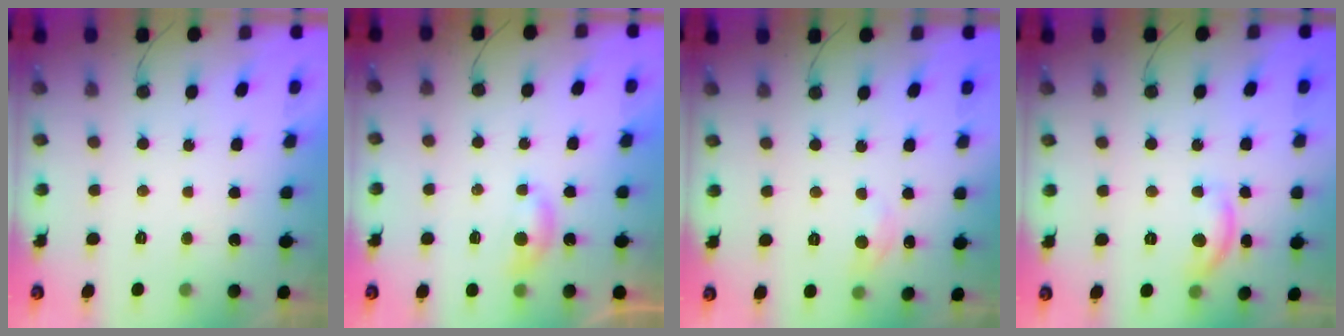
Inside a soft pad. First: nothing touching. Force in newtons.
{"total": 4.5, "press": 4.5, "slide": 0.5}
{"total": 5.6, "press": 5.6, "slide": 0.5}
{"total": 9.2, "press": 9.2, "slide": 0.6}